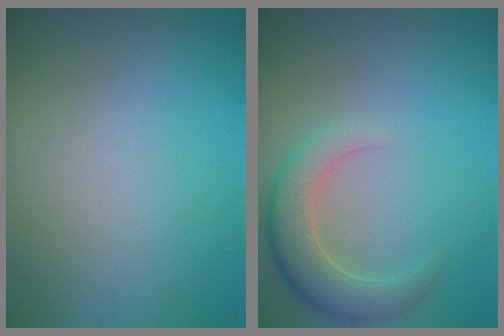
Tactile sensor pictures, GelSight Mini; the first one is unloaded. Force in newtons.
{"total": 4.4, "press": 4.3, "slide": 0.5}